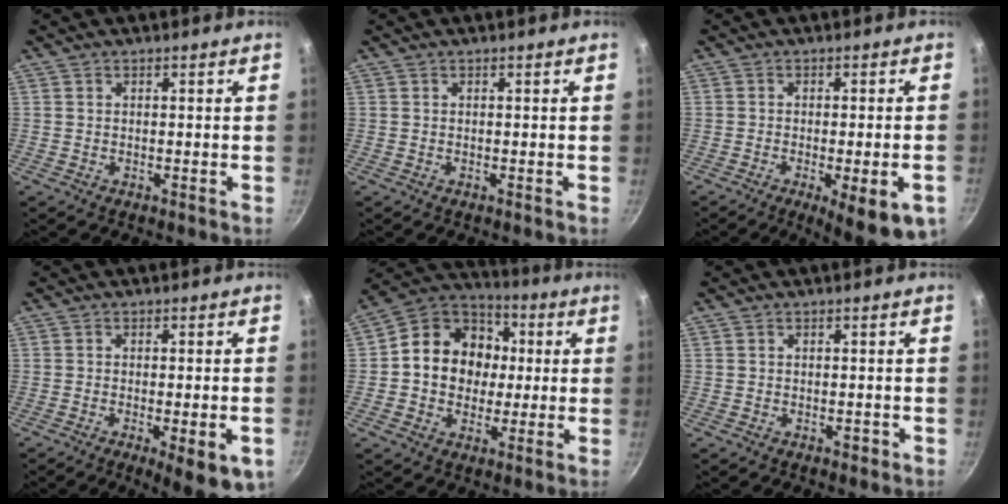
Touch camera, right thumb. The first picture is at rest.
{"total": 0.0}
{"total": 11.2, "force": [-4.5, 2.8, 9.9], "torque": [-0.115, 0.004, -0.055]}
{"total": 9.6, "force": [-3.8, 2.5, 8.4], "torque": [-0.095, 0.004, -0.047]}
{"total": 15.7, "force": [1.0, 13.3, 8.4], "torque": [-0.100, 0.025, 0.000]}
{"total": 1.0, "force": [-0.5, 0.6, 0.6], "torque": [-0.005, 0.006, -0.004]}